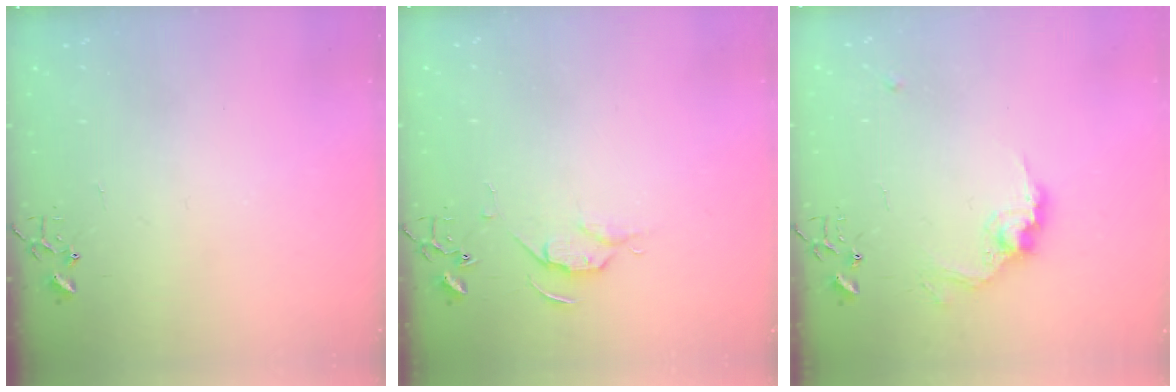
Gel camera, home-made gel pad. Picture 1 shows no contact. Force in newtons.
{"total": 6.1, "press": 6.0, "slide": 0.7}
{"total": 11.1, "press": 11.1, "slide": 0.5}